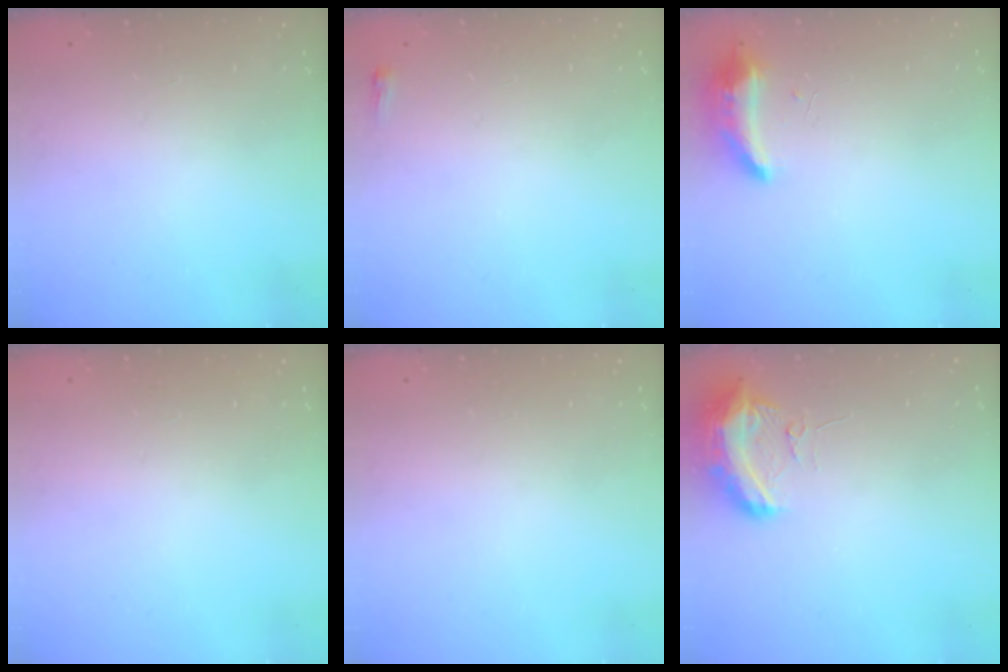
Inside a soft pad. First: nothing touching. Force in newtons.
{"total": 2.0, "press": 2.0, "slide": 0.5}
{"total": 18.6, "press": 10.8, "slide": 15.1}
{"total": 0.0}
{"total": 0.0}
{"total": 10.0, "press": 10.0, "slide": 0.8}